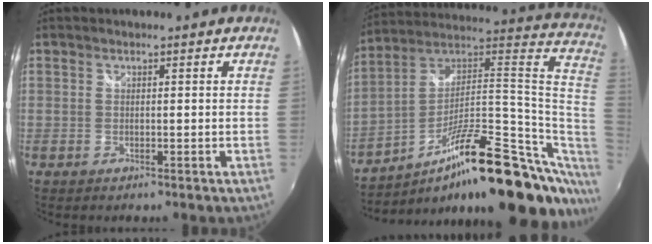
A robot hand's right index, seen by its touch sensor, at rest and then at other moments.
{"total": 28.9, "force": [-9.3, 9.2, 25.8], "torque": [-0.358, 0.021, -0.150]}